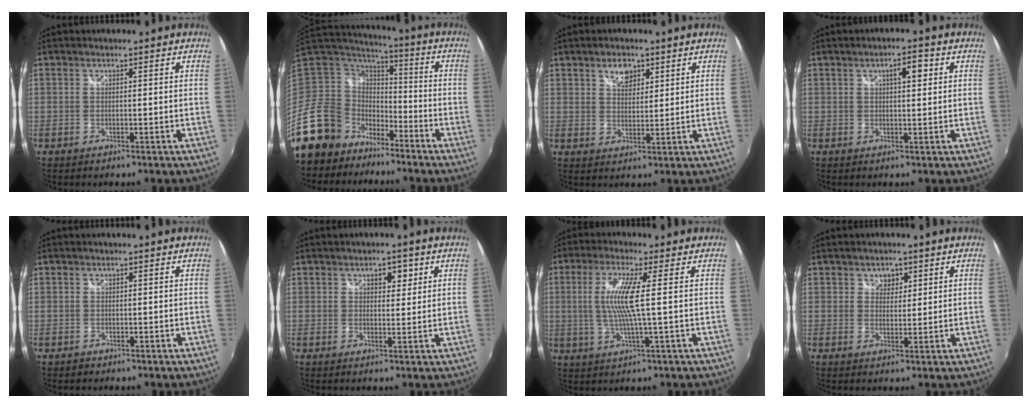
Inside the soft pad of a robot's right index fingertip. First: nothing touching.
{"total": 16.5, "force": [-11.4, 11.0, 4.4], "torque": [-0.128, 0.010, -0.208]}
{"total": 4.6, "force": [2.7, 2.9, 2.3], "torque": [-0.028, 0.008, 0.049]}
{"total": 3.5, "force": [1.2, 1.3, 3.0], "torque": [-0.044, 0.010, 0.018]}
{"total": 0.7, "force": [-0.1, 0.7, -0.1], "torque": [0.000, 0.001, -0.001]}
{"total": 3.1, "force": [1.5, 1.9, 1.8], "torque": [-0.020, 0.007, 0.023]}
{"total": 8.0, "force": [0.8, -0.4, 8.0], "torque": [-0.161, -0.007, 0.018]}
{"total": 2.8, "force": [1.4, 2.2, 0.7], "torque": [-0.005, 0.006, 0.024]}